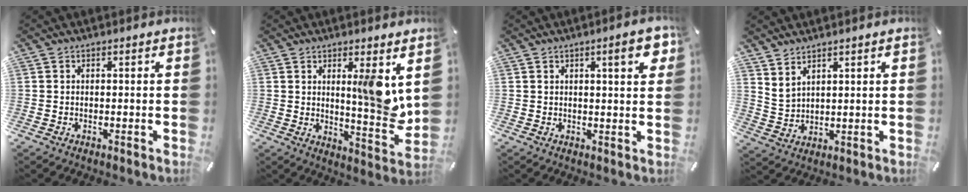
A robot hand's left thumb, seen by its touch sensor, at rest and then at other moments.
{"total": 10.0, "force": [3.3, 1.9, 9.3], "torque": [-0.121, -0.037, 0.047]}
{"total": 6.8, "force": [3.0, 1.5, 5.9], "torque": [-0.085, -0.005, 0.043]}
{"total": 3.4, "force": [3.1, 1.3, 0.4], "torque": [-0.016, -0.017, 0.061]}